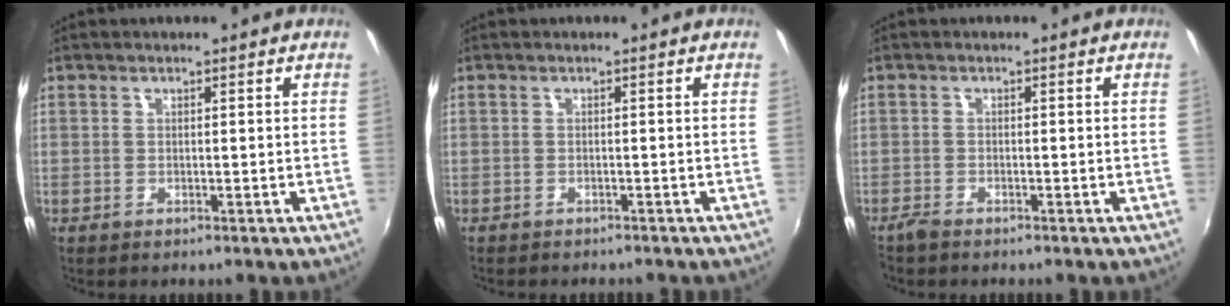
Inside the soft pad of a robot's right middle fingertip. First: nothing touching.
{"total": 2.3, "force": [-2.1, 0.4, 0.7], "torque": [-0.020, -0.010, -0.030]}
{"total": 1.6, "force": [-1.5, 0.3, 0.5], "torque": [-0.017, -0.004, -0.032]}